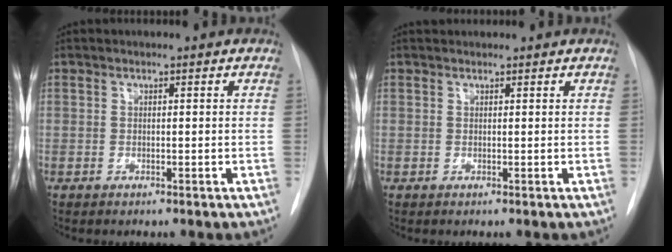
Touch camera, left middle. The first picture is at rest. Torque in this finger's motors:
{"motor_torque": [0.25, -0.23, -0.05, 0.00]}